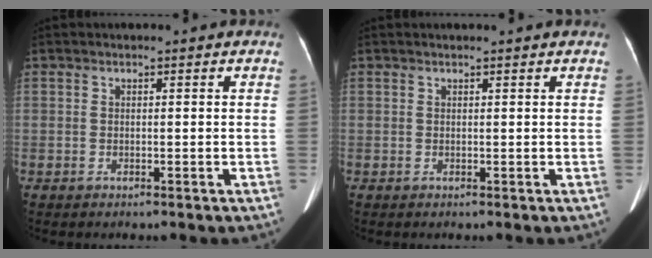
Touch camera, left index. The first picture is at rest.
{"total": 2.0, "force": [1.8, -0.1, 0.8], "torque": [-0.010, 0.018, 0.024]}